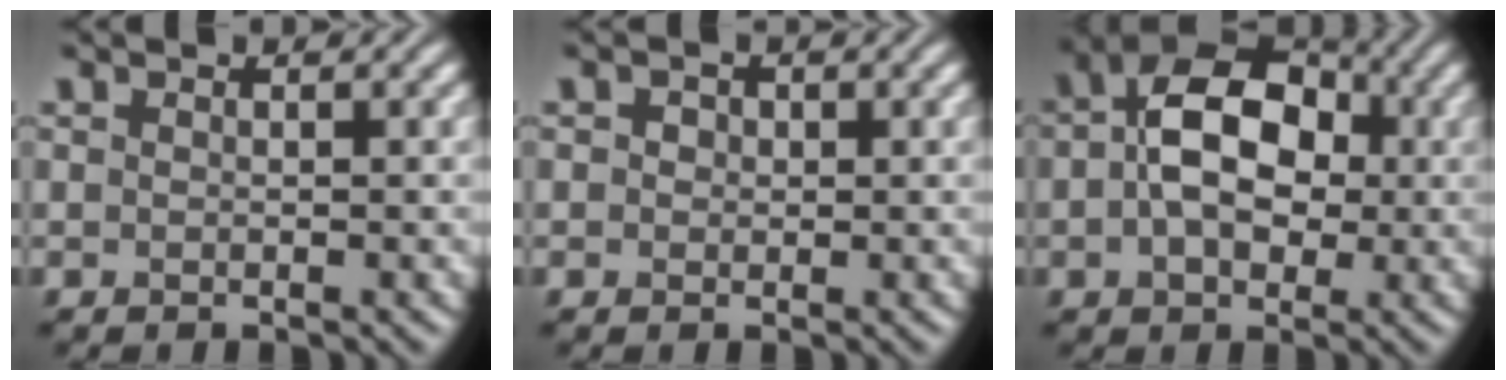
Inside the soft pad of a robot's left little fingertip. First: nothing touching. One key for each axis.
{"total": 1.2, "fx": 0.3, "fy": 1.0, "fz": 0.5, "tx": -0.004, "ty": 0.003, "tz": -0.005}
{"total": 8.6, "fx": 0.4, "fy": 5.7, "fz": 6.5, "tx": -0.101, "ty": 0.015, "tz": -0.003}